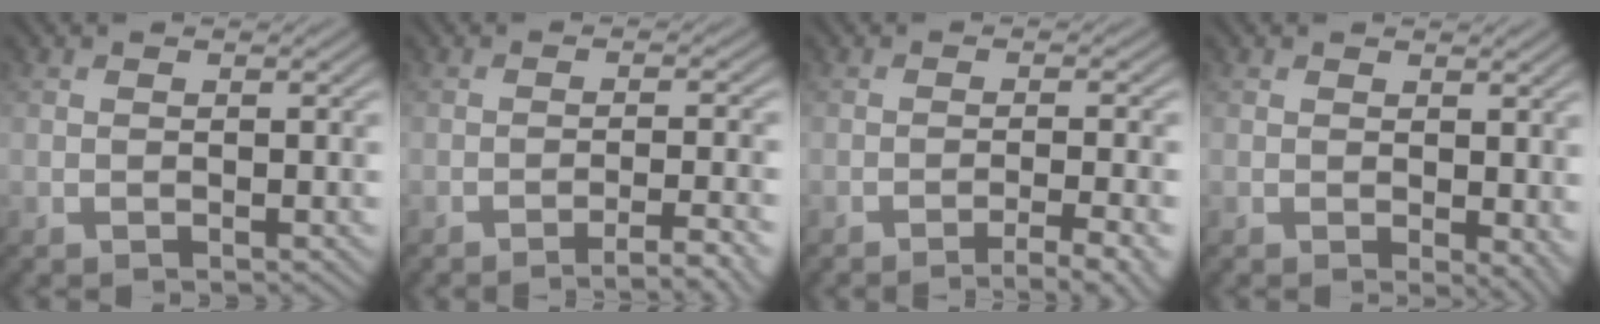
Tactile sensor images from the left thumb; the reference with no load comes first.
{"total": 5.3, "force": [-3.3, 0.7, 4.0], "torque": [-0.057, 0.014, -0.057]}
{"total": 5.1, "force": [-3.3, 0.7, 3.9], "torque": [-0.052, 0.013, -0.058]}
{"total": 3.3, "force": [0.2, 1.9, 2.7], "torque": [-0.031, -0.008, 0.006]}